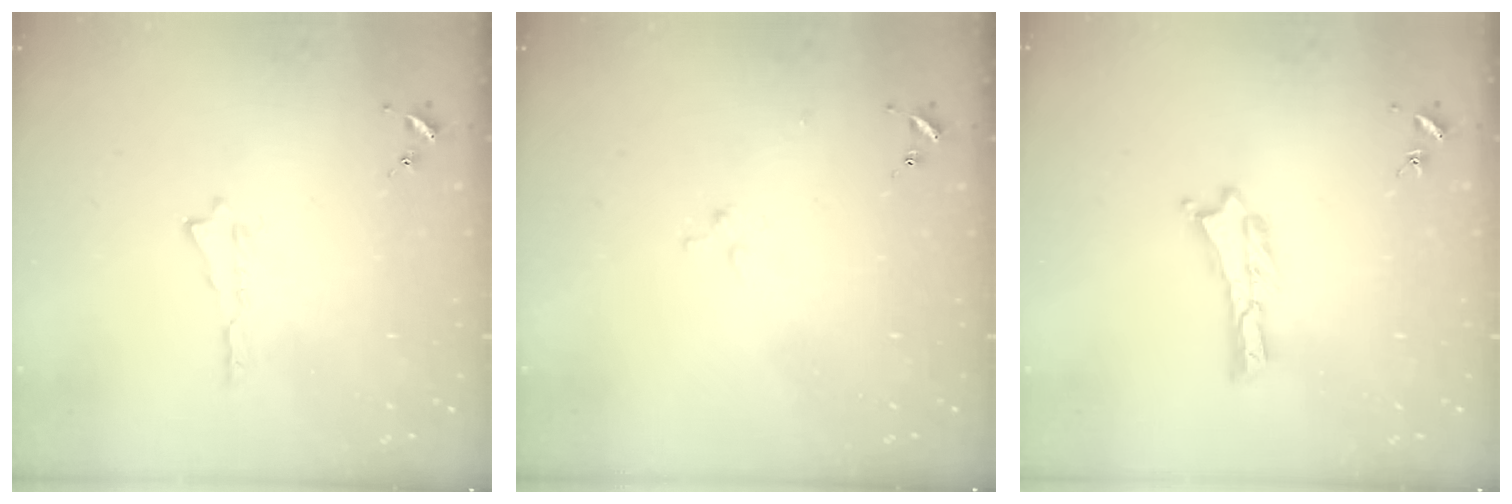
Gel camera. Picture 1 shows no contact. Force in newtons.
{"total": 2.9, "press": 2.9, "slide": 0.3}
{"total": 0.0}